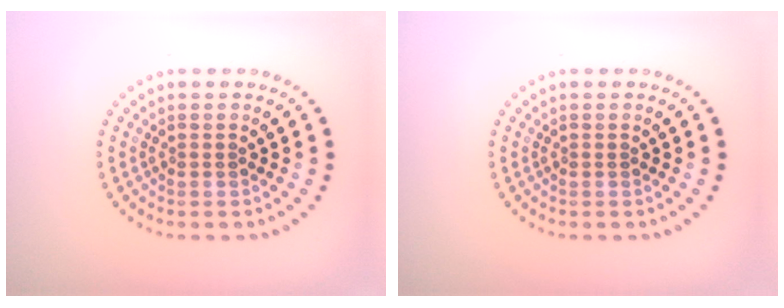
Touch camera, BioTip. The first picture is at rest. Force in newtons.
{"total": 0.0}